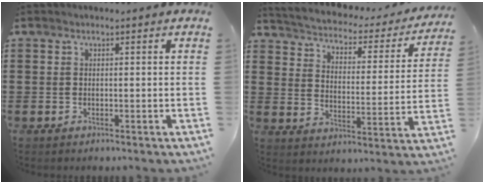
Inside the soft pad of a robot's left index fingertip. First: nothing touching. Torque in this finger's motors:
{"motor_torque": [2.14, 0.00, 0.62, 0.08]}